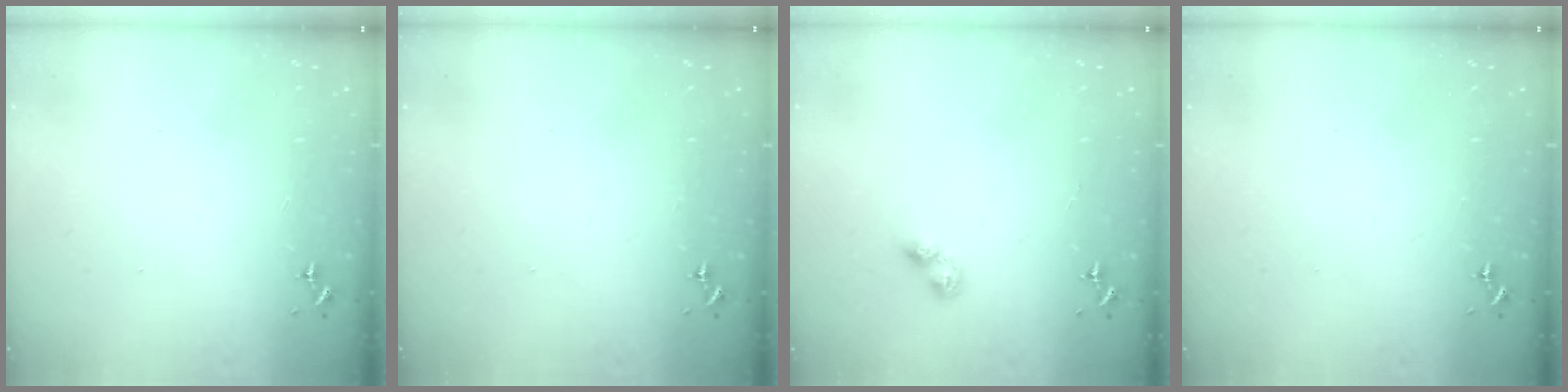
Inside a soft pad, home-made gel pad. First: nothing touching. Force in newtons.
{"total": 0.0}
{"total": 4.2, "press": 4.2, "slide": 0.5}
{"total": 0.0}